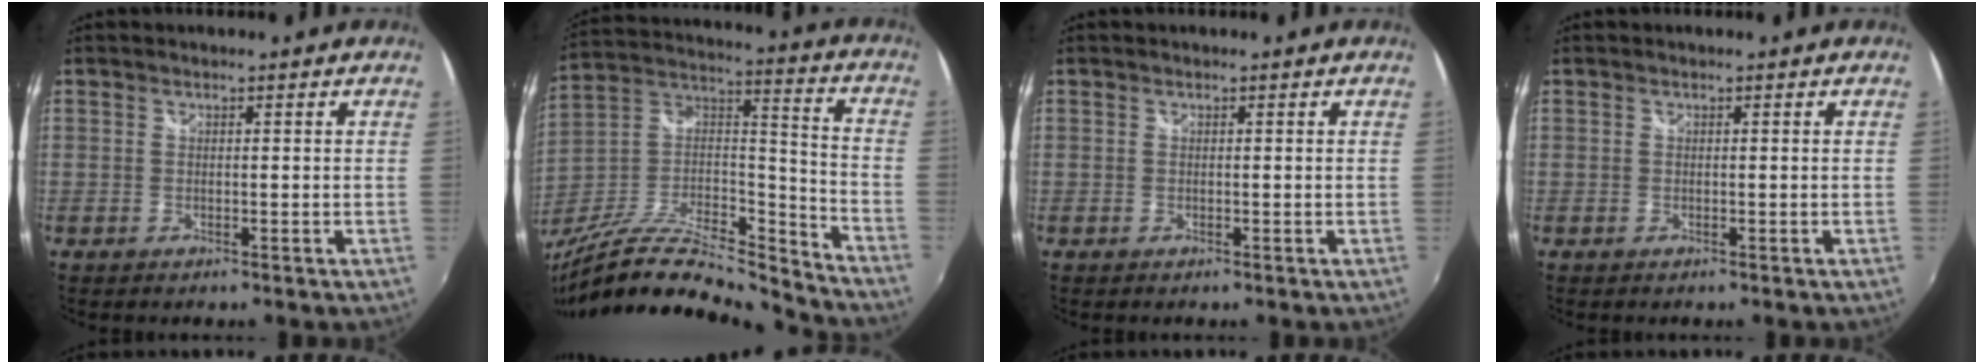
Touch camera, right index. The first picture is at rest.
{"total": 23.3, "force": [-20.3, 4.8, 10.4], "torque": [-0.195, -0.004, -0.357]}
{"total": 0.0}
{"total": 0.0}